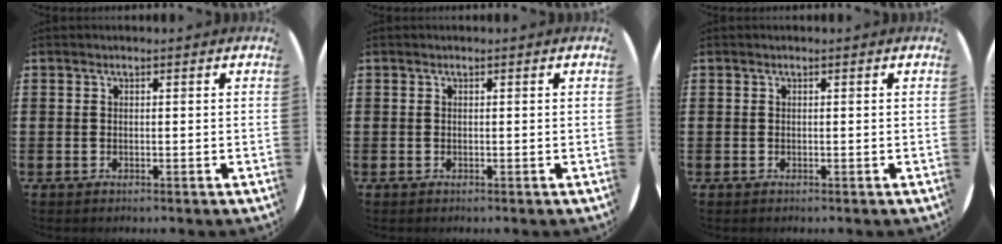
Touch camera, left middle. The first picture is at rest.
{"total": 0.0}
{"total": 0.0}